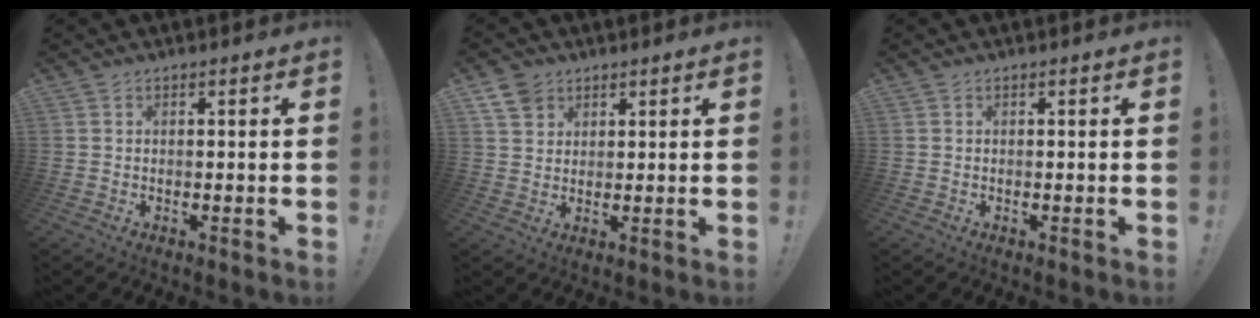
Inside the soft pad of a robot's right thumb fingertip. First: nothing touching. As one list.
[{"total": 5.8, "force": [3.8, 4.0, 1.8], "torque": [-0.029, -0.020, 0.073]}, {"total": 0.0}]